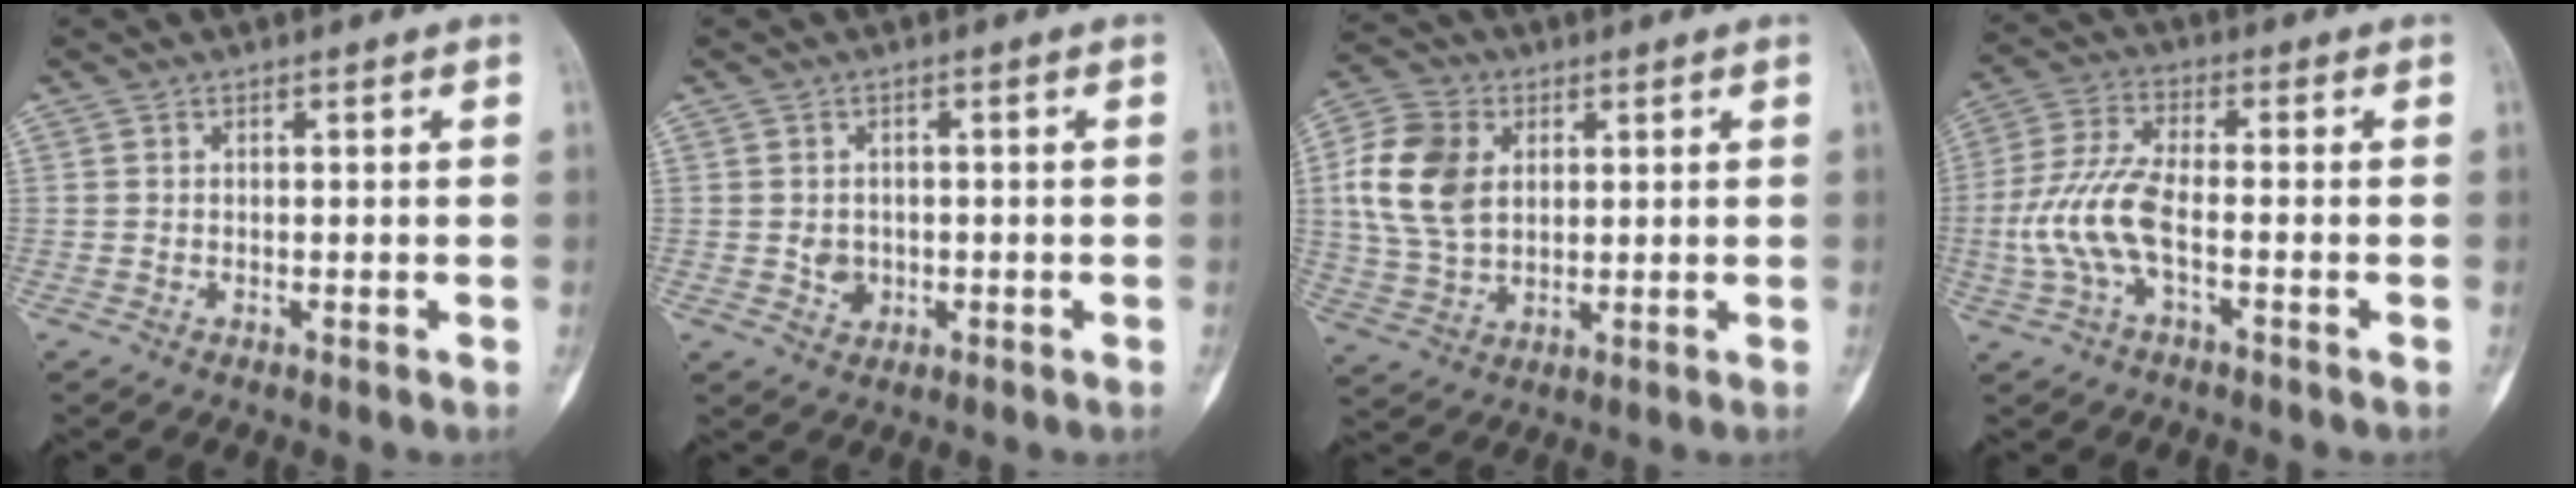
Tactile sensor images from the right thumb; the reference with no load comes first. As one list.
[{"total": 2.7, "force": [-0.3, 2.3, 1.3], "torque": [-0.012, 0.002, 0.002]}, {"total": 12.5, "force": [2.6, 8.9, 8.5], "torque": [-0.160, 0.002, 0.049]}, {"total": 9.7, "force": [-2.3, 3.6, 8.7], "torque": [-0.209, 0.026, -0.049]}]